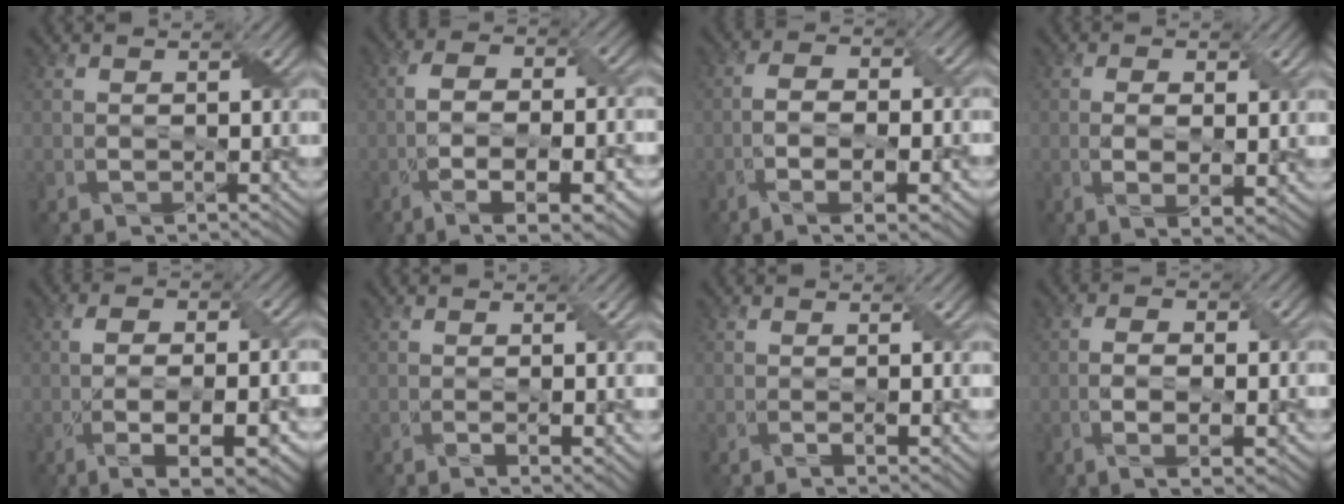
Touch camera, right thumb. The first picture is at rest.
{"total": 10.0, "force": [-3.6, 3.4, 8.6], "torque": [-0.156, 0.000, -0.047]}
{"total": 7.7, "force": [-2.9, 2.4, 6.7], "torque": [-0.126, -0.002, -0.040]}
{"total": 4.4, "force": [-0.1, 1.6, 4.1], "torque": [-0.078, -0.011, 0.004]}
{"total": 8.9, "force": [-2.8, 3.0, 7.9], "torque": [-0.141, -0.006, -0.027]}
{"total": 3.1, "force": [-0.3, 0.4, 3.0], "torque": [-0.049, 0.001, -0.005]}
{"total": 2.0, "force": [-0.1, 0.1, 2.0], "torque": [-0.035, 0.001, -0.003]}
{"total": 5.4, "force": [-1.5, 1.8, 4.9], "torque": [-0.093, -0.006, -0.014]}